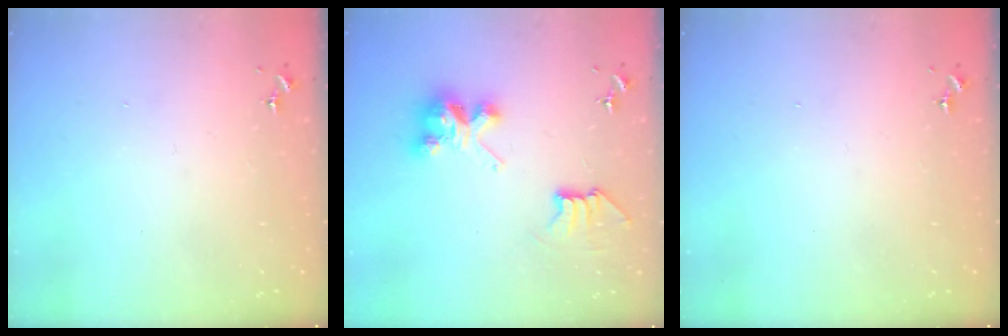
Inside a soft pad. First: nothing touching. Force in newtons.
{"total": 8.3, "press": 8.3, "slide": 0.1}
{"total": 0.0}